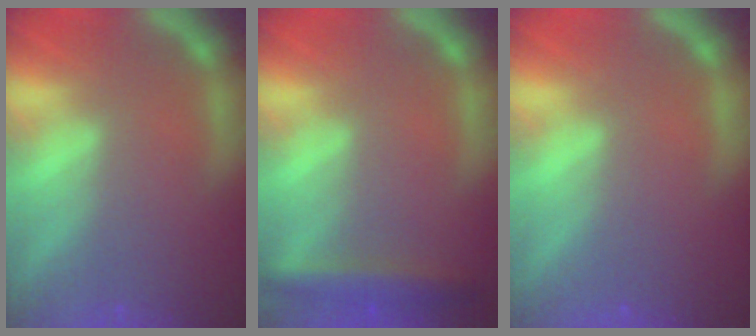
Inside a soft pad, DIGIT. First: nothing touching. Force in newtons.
{"total": 3.5}
{"total": 0.0}